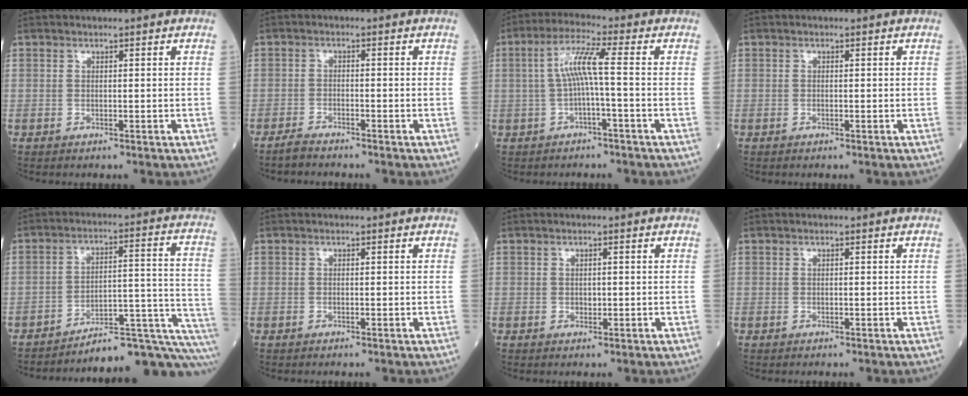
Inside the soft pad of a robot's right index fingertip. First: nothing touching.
{"total": 2.9, "force": [-2.6, 0.5, 1.0], "torque": [-0.030, -0.008, -0.046]}
{"total": 6.1, "force": [-0.2, 0.3, 6.1], "torque": [-0.125, 0.020, -0.002]}
{"total": 0.0}
{"total": 19.3, "force": [-17.4, 1.8, 8.2], "torque": [-0.038, 0.046, -0.234]}
{"total": 0.0}
{"total": 1.1, "force": [0.0, 0.8, 0.8], "torque": [-0.017, -0.002, 0.003]}
{"total": 0.0}